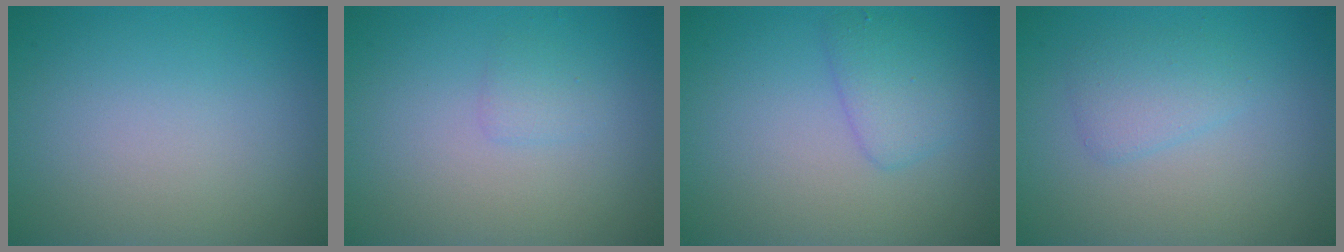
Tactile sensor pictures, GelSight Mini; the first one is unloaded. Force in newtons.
{"total": 1.0, "press": 1.0, "slide": 0.0}
{"total": 2.3, "press": 2.3, "slide": 0.2}
{"total": 1.9, "press": 1.9, "slide": 0.1}